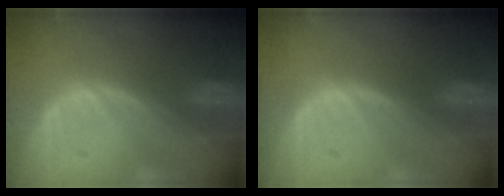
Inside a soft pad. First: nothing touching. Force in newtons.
{"total": 0.0}